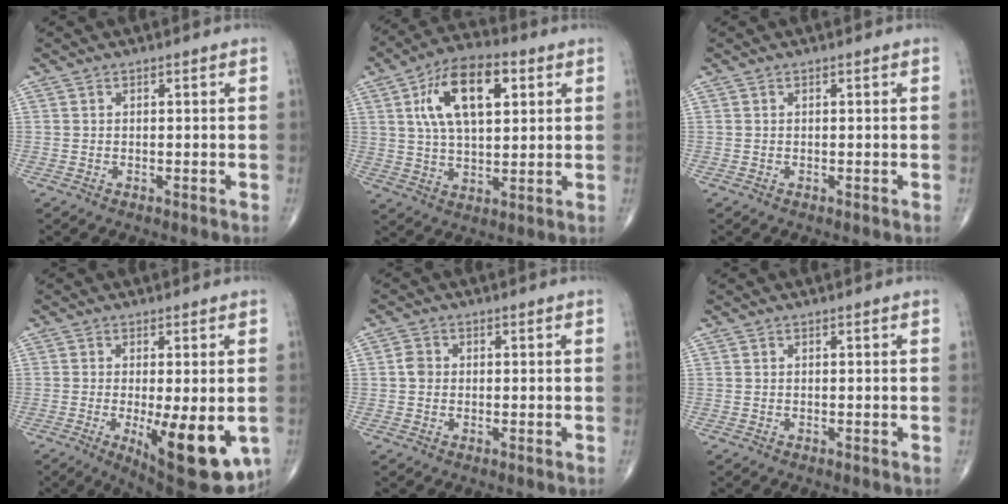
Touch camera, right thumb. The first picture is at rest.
{"total": 15.4, "force": [4.9, 7.7, 12.4], "torque": [-0.206, 0.003, 0.084]}
{"total": 0.0}
{"total": 15.2, "force": [-3.9, 4.9, 13.9], "torque": [-0.167, -0.024, -0.040]}
{"total": 2.2, "force": [-0.1, 1.9, 1.1], "torque": [-0.013, 0.004, -0.005]}
{"total": 0.0}